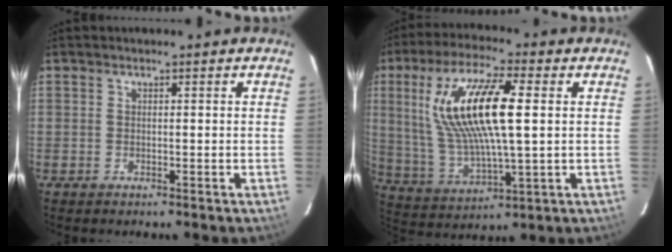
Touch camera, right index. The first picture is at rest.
{"total": 18.2, "force": [3.9, 4.8, 17.2], "torque": [-0.338, 0.006, 0.082]}